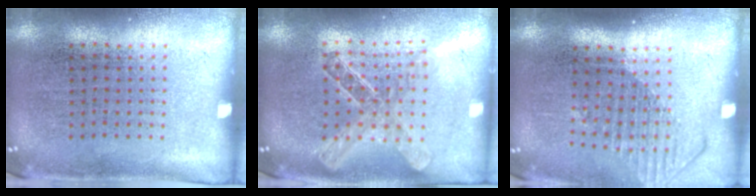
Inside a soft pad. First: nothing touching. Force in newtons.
{"total": 2.1, "press": 1.7, "slide": 1.2}
{"total": 1.6, "press": 1.2, "slide": 1.0}